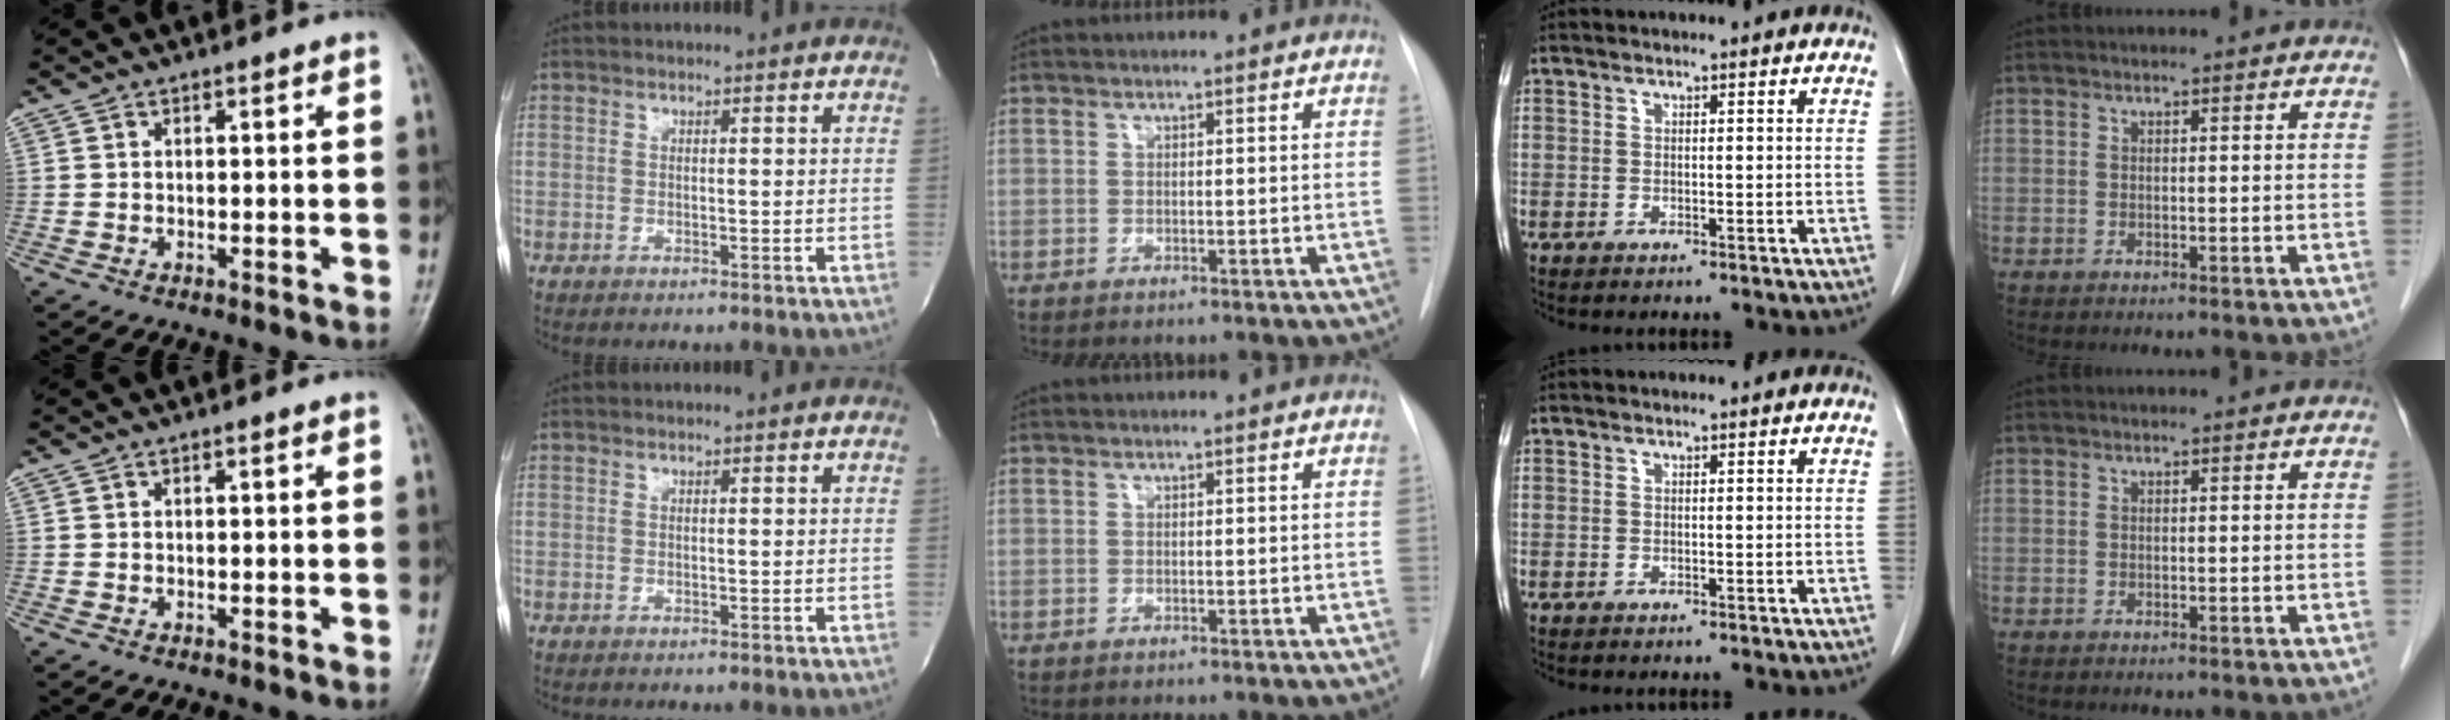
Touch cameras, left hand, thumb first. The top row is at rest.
{}